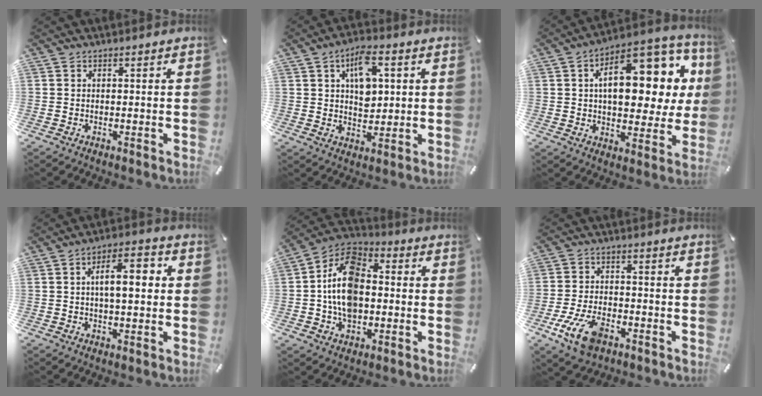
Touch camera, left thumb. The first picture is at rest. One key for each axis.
{"total": 9.4, "fx": 3.0, "fy": 5.8, "fz": 6.8, "tx": -0.100, "ty": 0.001, "tz": 0.050}
{"total": 21.0, "fx": 6.4, "fy": 11.1, "fz": 16.7, "tx": -0.225, "ty": -0.036, "tz": 0.100}
{"total": 8.7, "fx": 1.0, "fy": 3.9, "fz": 7.7, "tx": -0.114, "ty": 0.004, "tz": 0.009}
{"total": 14.2, "fx": -1.9, "fy": 10.2, "fz": 9.8, "tx": -0.210, "ty": 0.015, "tz": -0.037}
{"total": 10.6, "fx": -5.3, "fy": 5.9, "fz": 7.1, "tx": -0.155, "ty": 0.013, "tz": -0.096}